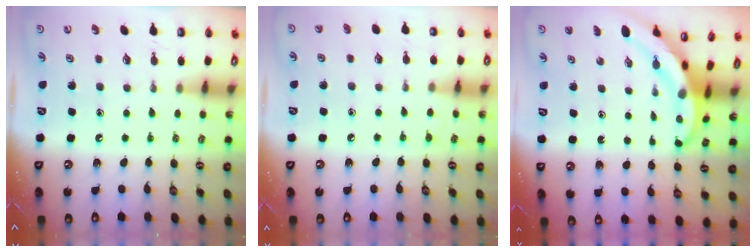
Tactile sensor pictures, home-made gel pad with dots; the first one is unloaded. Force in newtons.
{"total": 4.3, "press": 4.3, "slide": 0.4}
{"total": 4.6, "press": 4.6, "slide": 0.4}